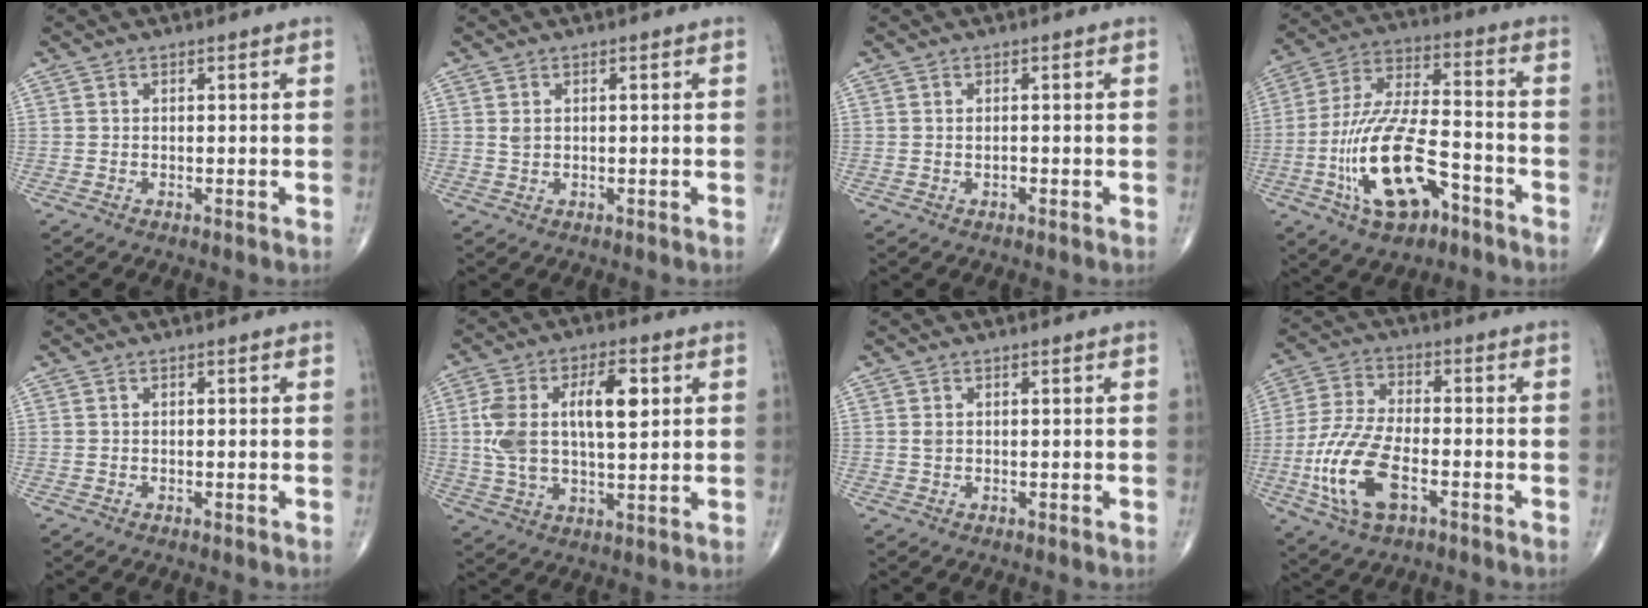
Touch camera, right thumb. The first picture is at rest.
{"total": 1.4, "force": [0.4, 0.7, 1.1], "torque": [-0.022, 0.004, 0.013]}
{"total": 0.6, "force": [-0.1, 0.3, 0.5], "torque": [-0.008, 0.001, -0.002]}
{"total": 18.5, "force": [-7.5, 8.0, 14.9], "torque": [-0.286, 0.042, -0.129]}
{"total": 0.0}
{"total": 14.9, "force": [3.0, 7.0, 12.8], "torque": [-0.235, 0.010, 0.057]}
{"total": 0.8, "force": [0.2, 0.5, 0.6], "torque": [-0.013, 0.003, 0.008]}
{"total": 14.0, "force": [-4.6, 6.6, 11.4], "torque": [-0.248, 0.014, -0.085]}